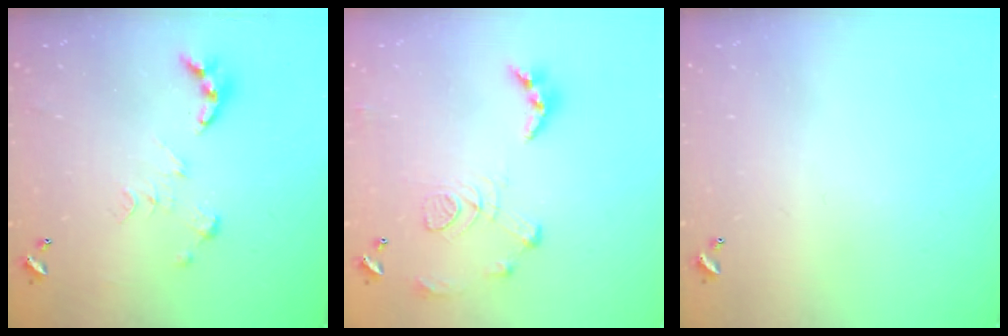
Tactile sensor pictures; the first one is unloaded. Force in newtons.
{"total": 11.4, "press": 11.3, "slide": 1.0}
{"total": 0.0}